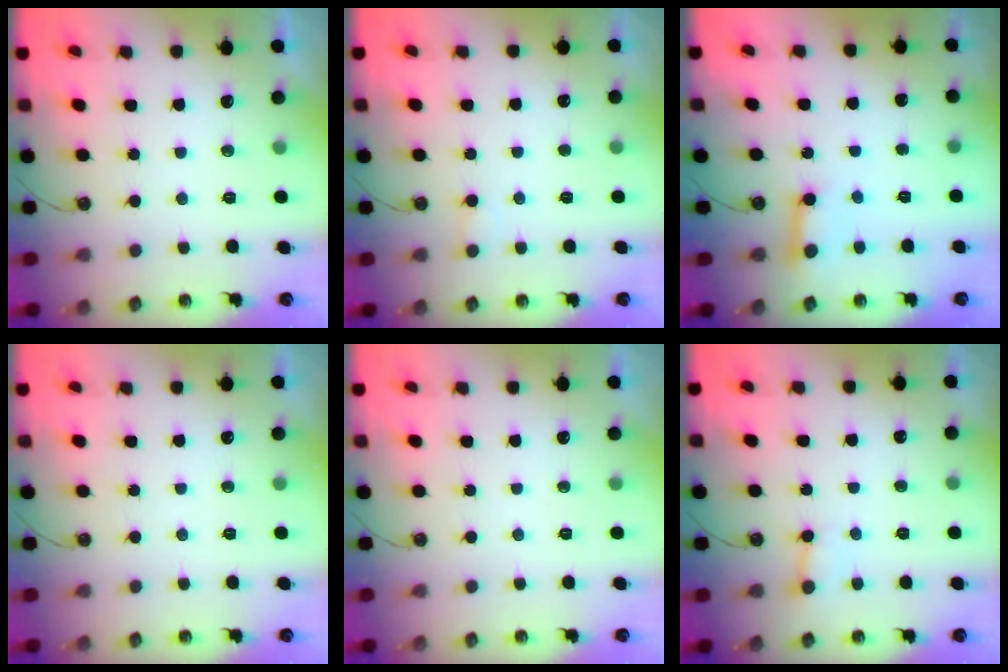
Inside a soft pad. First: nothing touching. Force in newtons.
{"total": 5.5, "press": 5.5, "slide": 0.4}
{"total": 6.8, "press": 6.7, "slide": 0.7}
{"total": 0.0}
{"total": 0.0}
{"total": 5.0, "press": 5.0, "slide": 0.4}